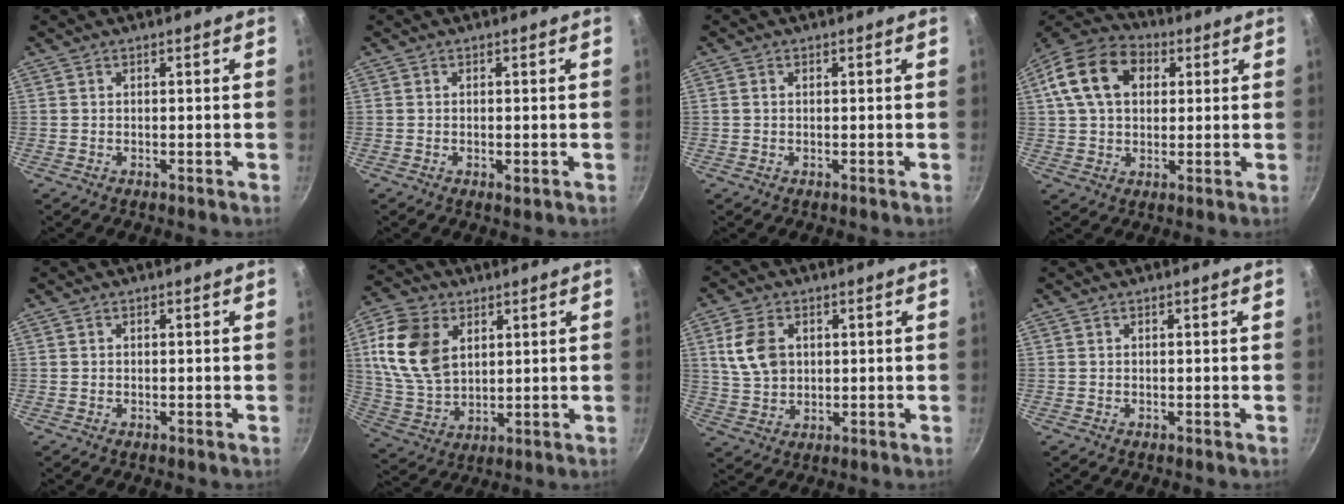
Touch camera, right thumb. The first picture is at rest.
{"total": 1.5, "force": [-0.3, 0.7, 1.3], "torque": [-0.023, -0.002, -0.005]}
{"total": 0.8, "force": [0.1, 0.6, 0.4], "torque": [-0.008, 0.004, 0.001]}
{"total": 15.5, "force": [4.3, 11.0, 10.0], "torque": [-0.165, 0.021, 0.058]}
{"total": 0.0}
{"total": 14.6, "force": [4.5, 10.0, 9.7], "torque": [-0.168, -0.012, 0.093]}
{"total": 8.5, "force": [2.1, 6.1, 5.5], "torque": [-0.092, -0.007, 0.041]}
{"total": 0.0}